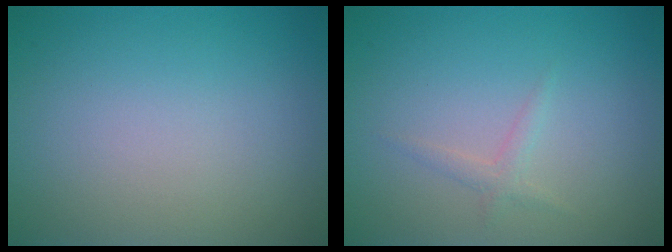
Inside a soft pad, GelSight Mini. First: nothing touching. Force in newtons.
{"total": 1.1, "press": 1.1, "slide": 0.0}